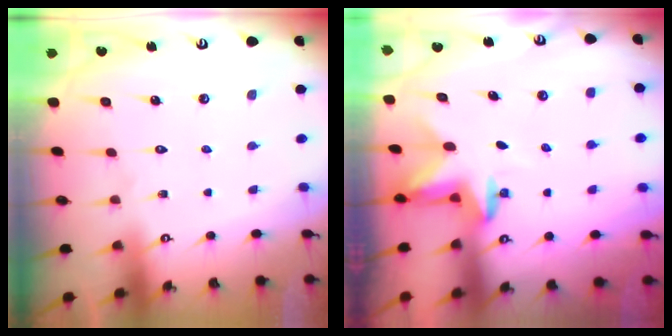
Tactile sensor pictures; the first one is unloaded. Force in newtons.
{"total": 3.2, "press": 3.1, "slide": 0.7}